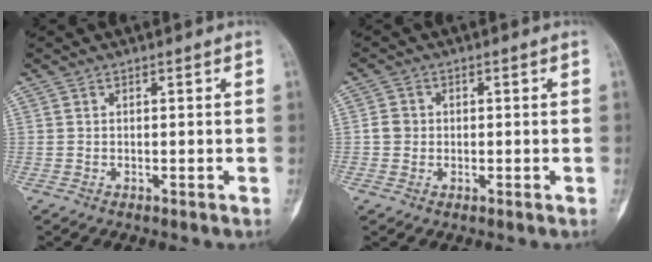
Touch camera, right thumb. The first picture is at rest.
{"total": 2.7, "force": [0.1, 2.6, 1.0], "torque": [-0.005, 0.007, -0.001]}